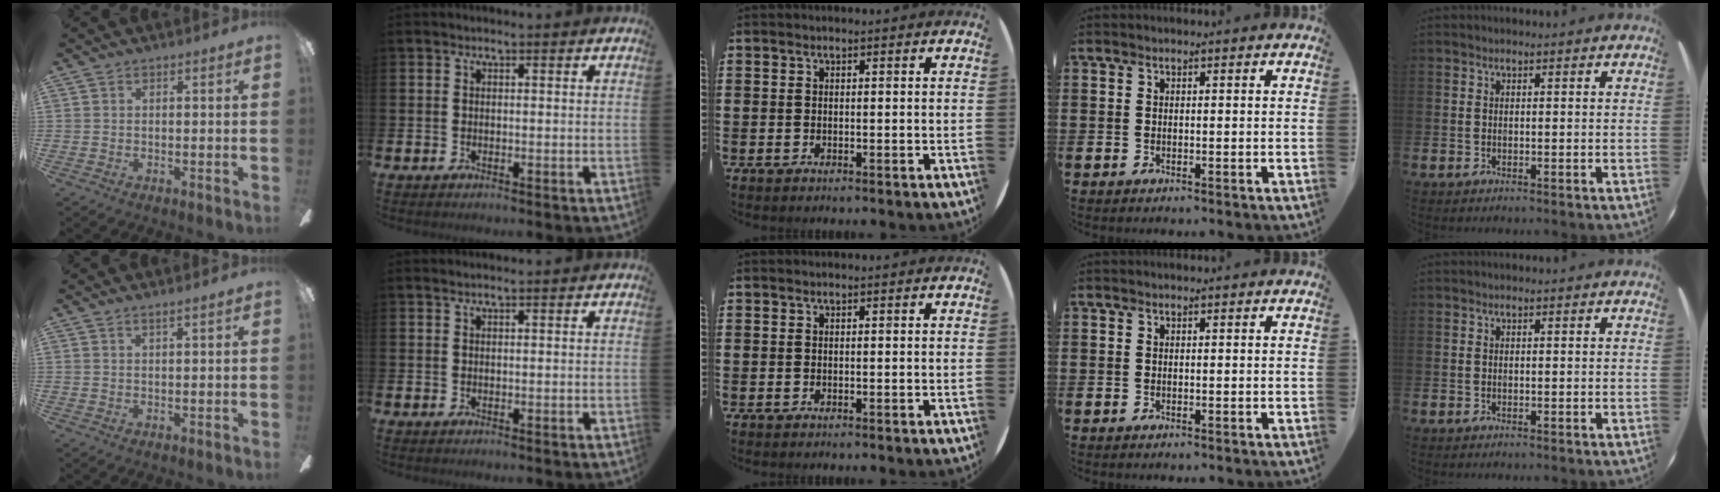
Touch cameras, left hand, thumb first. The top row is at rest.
{"thumb": {"total": 1.3, "force": [1.2, -0.2, 0.5], "torque": [-0.011, -0.002, 0.022]}, "index": {"total": 0.7, "force": [0.7, -0.1, 0.2], "torque": [-0.004, 0.000, 0.012]}}